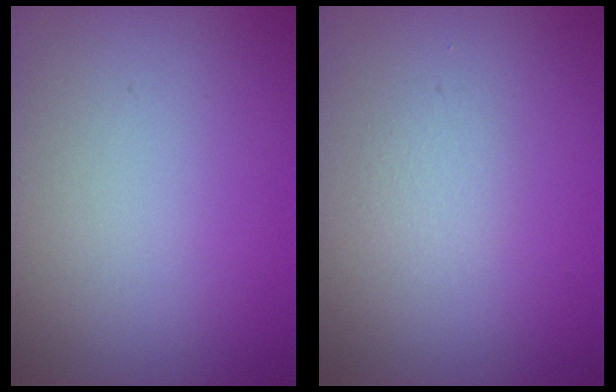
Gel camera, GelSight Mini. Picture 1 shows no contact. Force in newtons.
{"total": 0.7, "press": 0.7, "slide": 0.0}